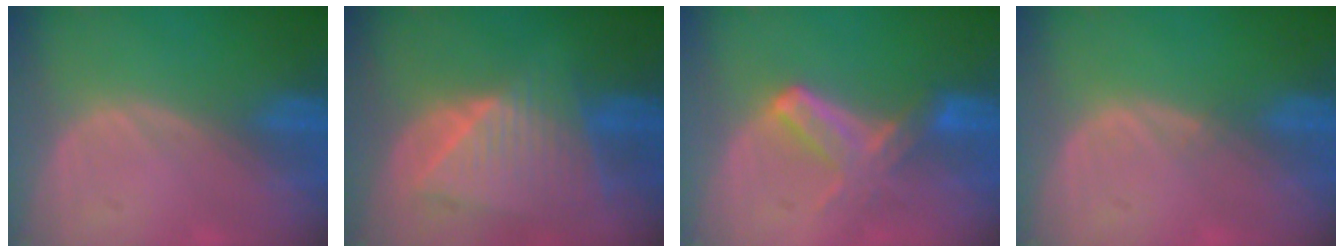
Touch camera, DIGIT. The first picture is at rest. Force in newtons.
{"total": 9.0, "press": 8.0, "slide": 4.1}
{"total": 5.7, "press": 5.7, "slide": 1.0}
{"total": 0.5, "press": 0.5, "slide": 0.1}